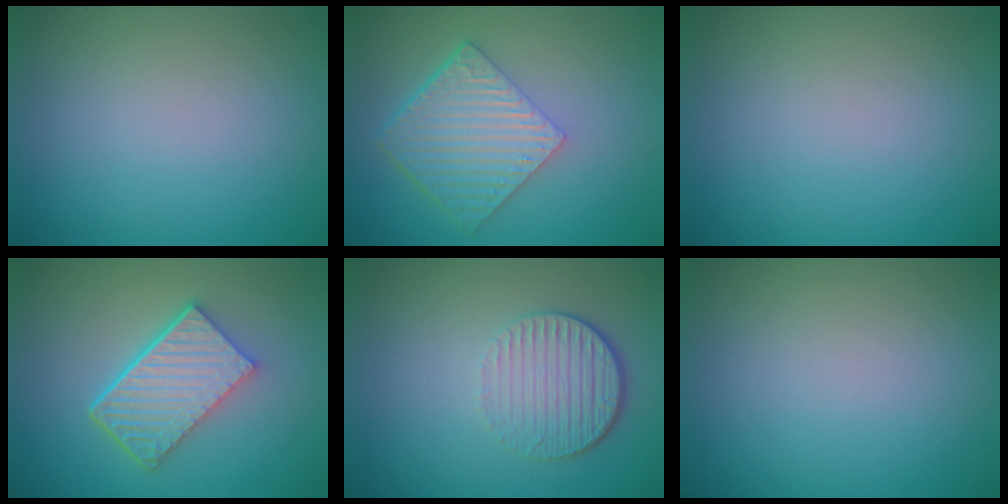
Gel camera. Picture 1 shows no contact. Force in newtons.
{"total": 6.5, "press": 4.4, "slide": 4.7}
{"total": 0.0}
{"total": 6.1, "press": 4.4, "slide": 4.2}
{"total": 4.4, "press": 3.0, "slide": 3.2}
{"total": 0.0}